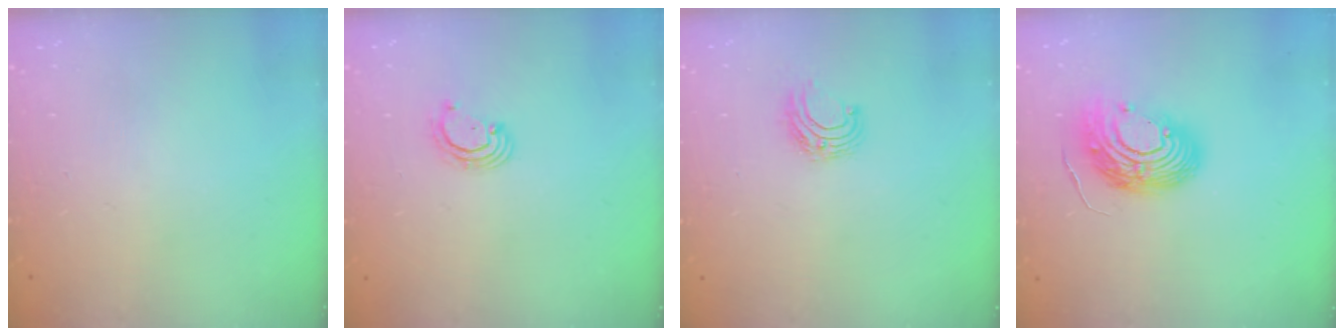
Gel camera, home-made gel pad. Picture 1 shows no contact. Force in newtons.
{"total": 2.6, "press": 2.6, "slide": 0.3}
{"total": 6.4, "press": 6.3, "slide": 0.7}
{"total": 13.3, "press": 13.1, "slide": 2.3}